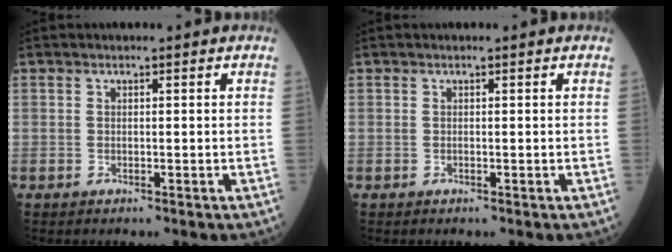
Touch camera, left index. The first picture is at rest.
{"total": 0.0}